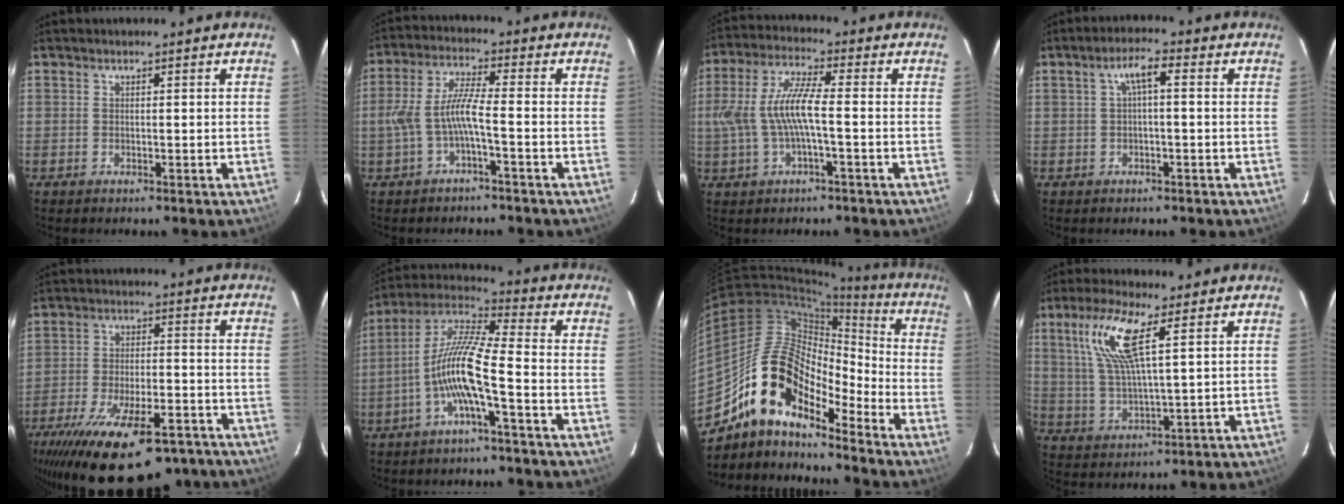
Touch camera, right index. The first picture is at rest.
{"total": 6.4, "force": [-2.4, 0.6, 6.0], "torque": [-0.138, 0.009, -0.039]}
{"total": 9.5, "force": [-1.2, 2.2, 9.2], "torque": [-0.194, 0.006, -0.017]}
{"total": 3.6, "force": [0.3, 0.8, 3.5], "torque": [-0.068, 0.013, 0.009]}
{"total": 23.7, "force": [-16.8, 8.4, 14.4], "torque": [-0.272, -0.045, -0.246]}
{"total": 10.7, "force": [-3.9, 1.0, 9.9], "torque": [-0.208, 0.011, -0.079]}
{"total": 16.6, "force": [-12.4, 6.7, 8.8], "torque": [-0.154, 0.009, -0.242]}
{"total": 11.1, "force": [4.8, 2.4, 9.6], "torque": [-0.200, 0.009, 0.102]}